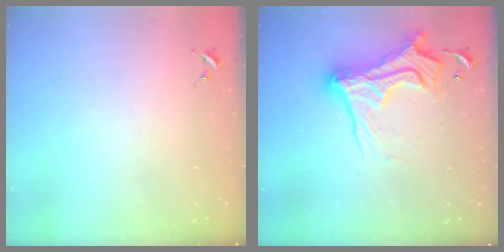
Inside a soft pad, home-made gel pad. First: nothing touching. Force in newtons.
{"total": 17.6, "press": 17.5, "slide": 0.9}